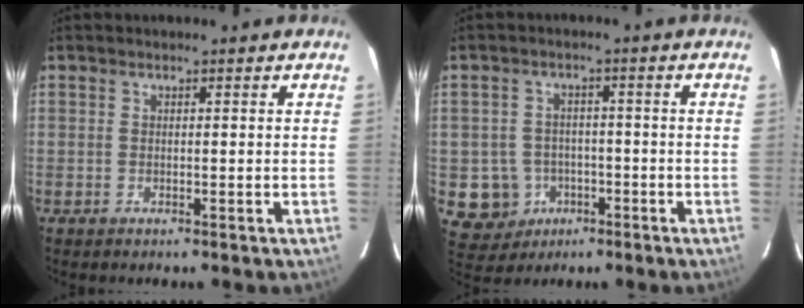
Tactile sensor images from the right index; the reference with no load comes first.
{"total": 8.1, "force": [-2.8, 7.4, 1.4], "torque": [-0.059, 0.021, -0.026]}